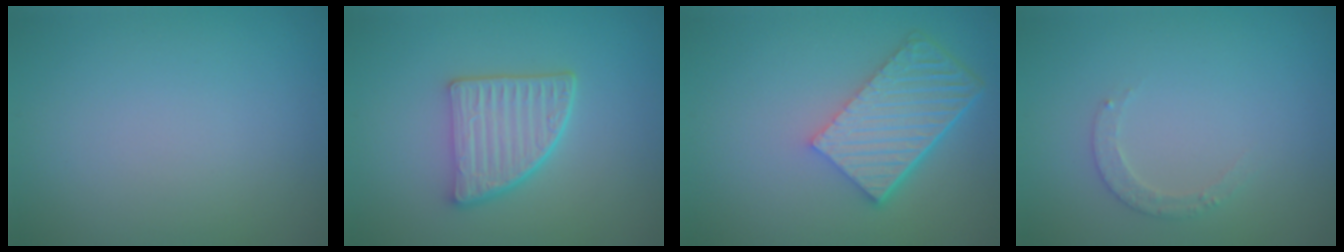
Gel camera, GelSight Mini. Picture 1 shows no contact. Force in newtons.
{"total": 4.6, "press": 3.7, "slide": 2.7}
{"total": 6.5, "press": 4.6, "slide": 4.6}
{"total": 1.5, "press": 1.5, "slide": 0.2}